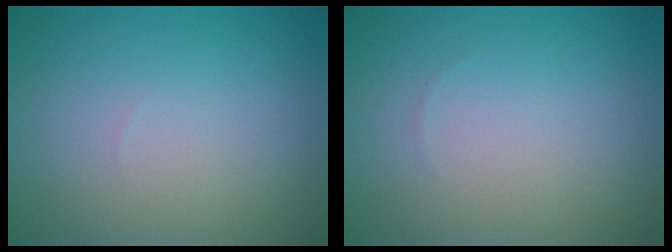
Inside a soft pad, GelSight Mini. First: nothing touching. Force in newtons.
{"total": 0.0}